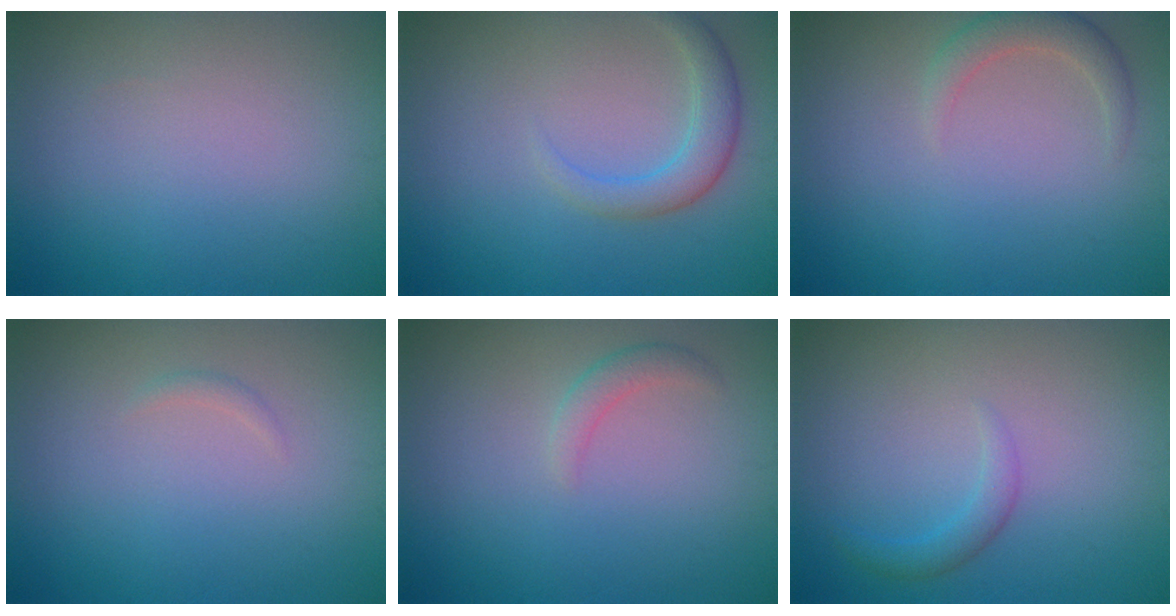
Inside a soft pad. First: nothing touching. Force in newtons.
{"total": 2.8, "press": 2.8, "slide": 0.2}
{"total": 2.0, "press": 2.0, "slide": 0.2}
{"total": 0.5, "press": 0.5, "slide": 0.0}
{"total": 1.3, "press": 1.3, "slide": 0.1}
{"total": 1.5, "press": 1.5, "slide": 0.0}